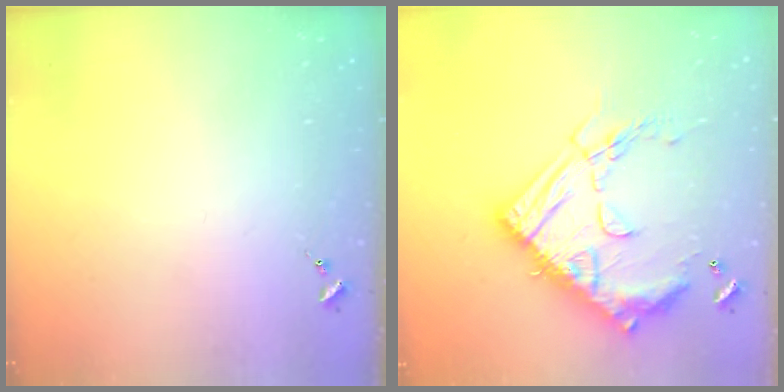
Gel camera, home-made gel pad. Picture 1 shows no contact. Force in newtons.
{"total": 23.7, "press": 23.6, "slide": 2.2}